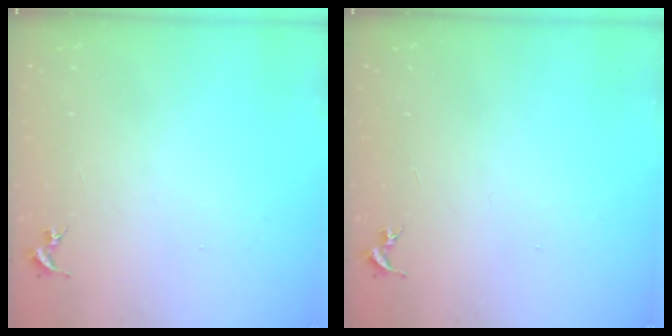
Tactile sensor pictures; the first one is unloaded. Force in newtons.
{"total": 0.0}